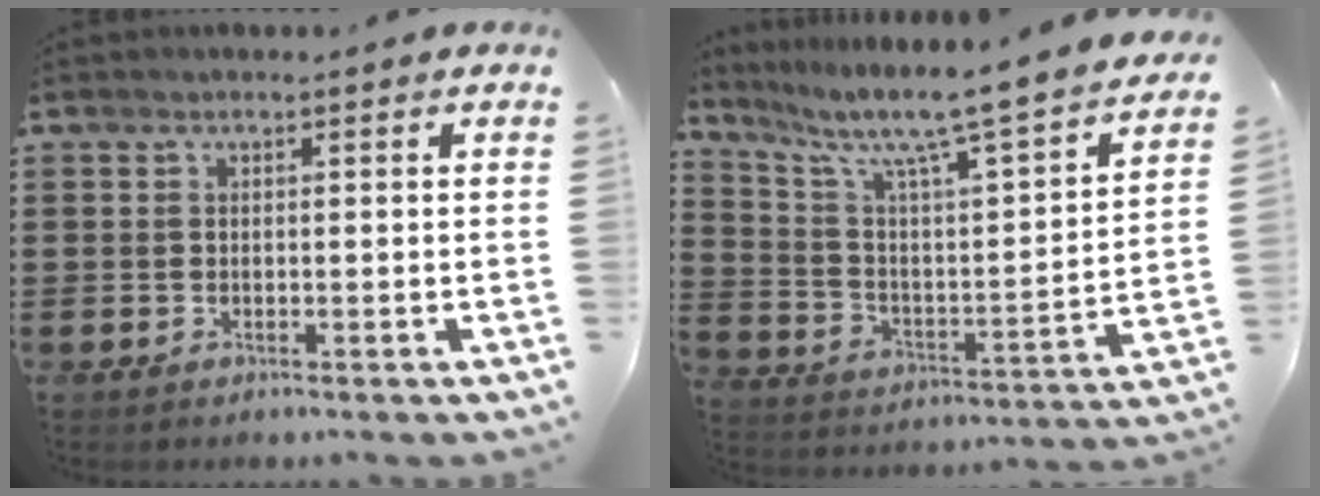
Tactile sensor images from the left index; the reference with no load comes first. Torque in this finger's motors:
{"motor_torque": [2.14, 0.00, 0.47, 0.21]}